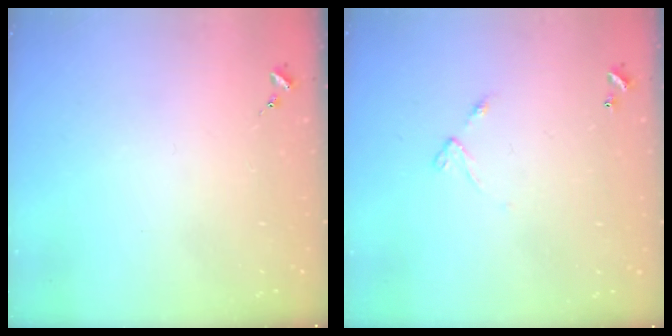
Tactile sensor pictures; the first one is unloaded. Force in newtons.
{"total": 5.1, "press": 5.1, "slide": 0.4}